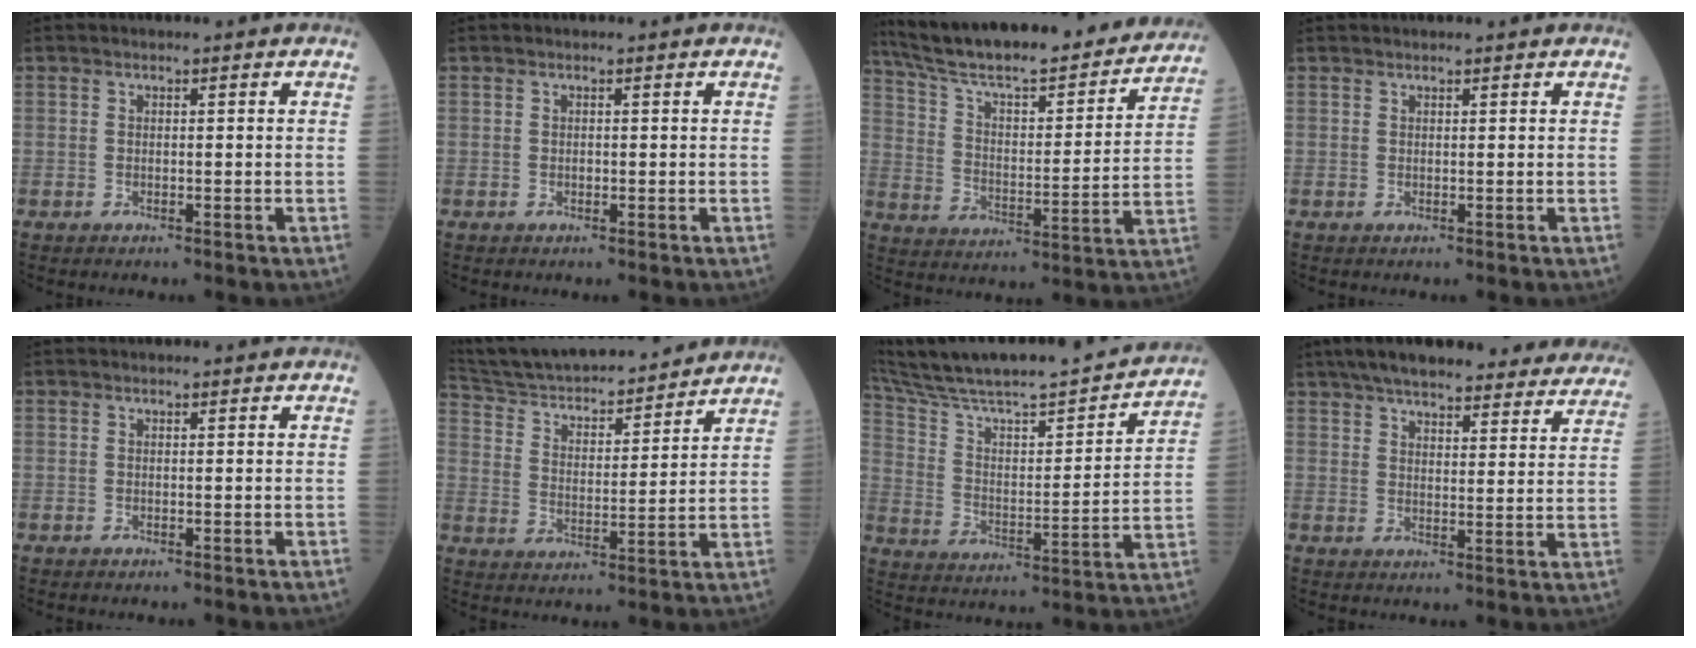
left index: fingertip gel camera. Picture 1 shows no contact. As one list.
[{"total": 0.0}, {"total": 28.6, "force": [24.8, 5.0, 13.4], "torque": [-0.211, -0.015, 0.347]}, {"total": 2.4, "force": [2.3, 0.3, 0.8], "torque": [-0.003, 0.024, 0.030]}, {"total": 0.0}, {"total": 21.3, "force": [19.5, 3.4, 7.6], "torque": [-0.125, 0.016, 0.300]}, {"total": 29.8, "force": [26.1, 4.1, 13.7], "torque": [-0.232, -0.016, 0.375]}, {"total": 28.3, "force": [24.9, 6.3, 12.0], "torque": [-0.180, -0.006, 0.305]}]